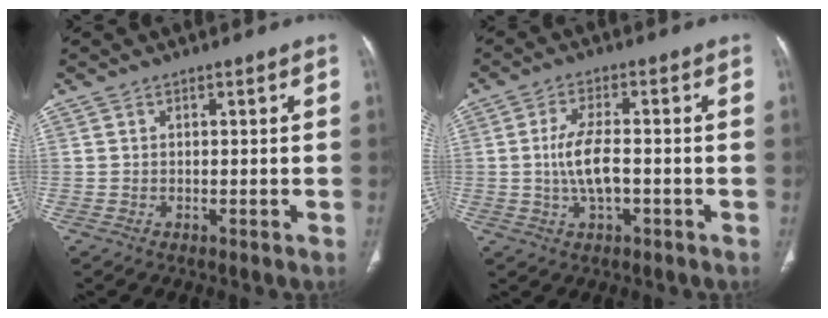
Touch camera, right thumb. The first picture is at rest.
{"total": 6.7, "force": [-0.8, 2.8, 6.1], "torque": [-0.124, 0.008, -0.014]}